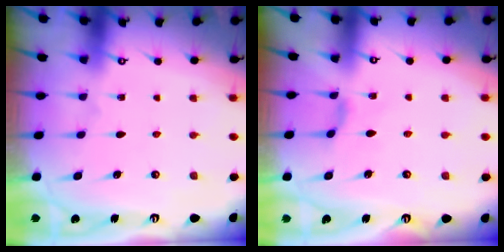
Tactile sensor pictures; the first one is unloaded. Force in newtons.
{"total": 2.1, "press": 2.1, "slide": 0.4}